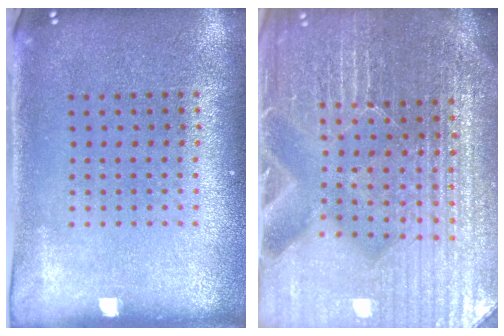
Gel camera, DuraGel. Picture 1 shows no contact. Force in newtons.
{"total": 5.7, "press": 5.2, "slide": 2.2}